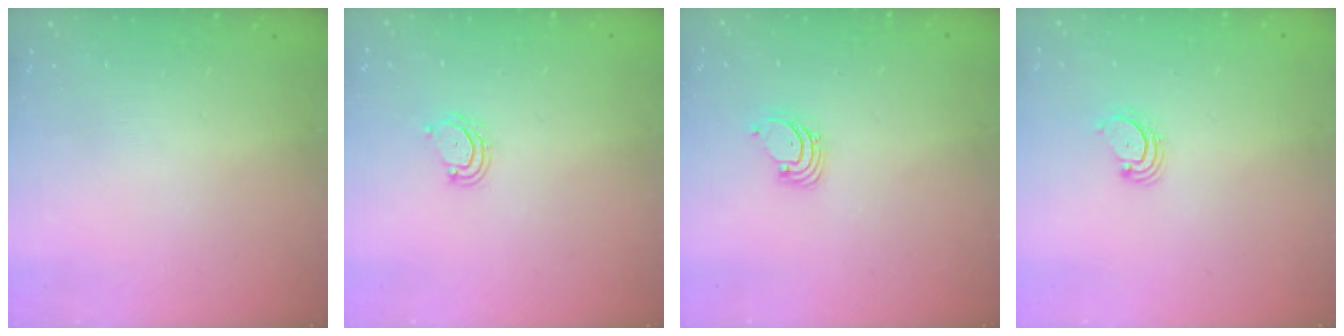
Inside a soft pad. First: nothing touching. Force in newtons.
{"total": 4.4, "press": 4.3, "slide": 0.3}
{"total": 1.5, "press": 1.5, "slide": 0.1}
{"total": 2.7, "press": 2.7, "slide": 0.3}